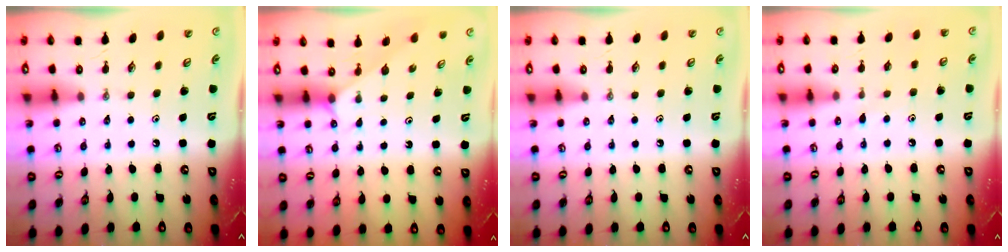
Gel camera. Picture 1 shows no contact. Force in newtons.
{"total": 1.7, "press": 1.7, "slide": 0.3}
{"total": 0.0}
{"total": 5.7, "press": 5.7, "slide": 0.6}